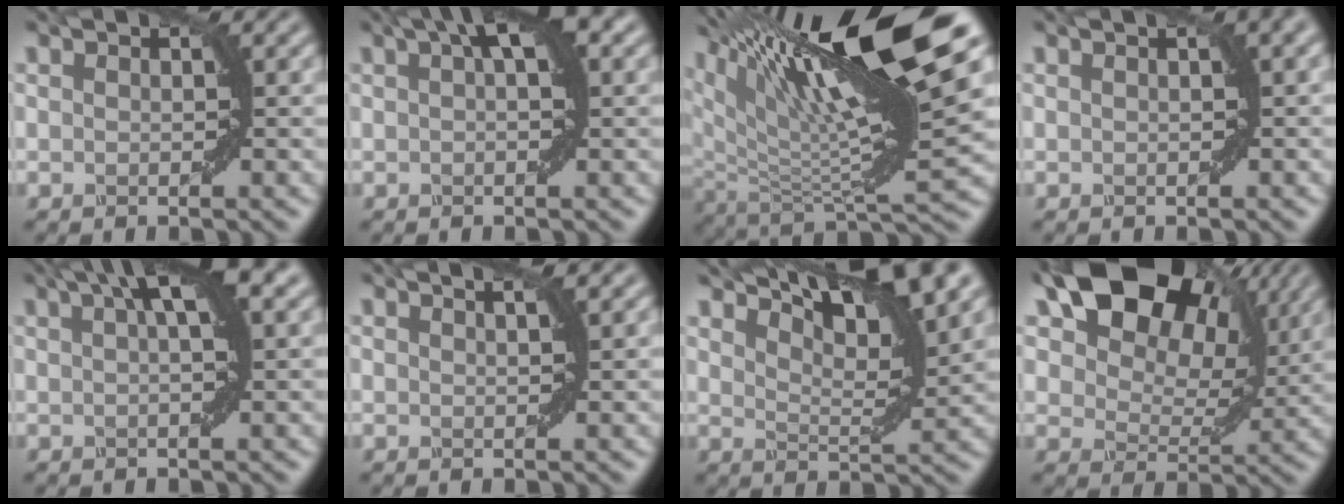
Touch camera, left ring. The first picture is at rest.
{"total": 4.2, "force": [1.5, 1.1, 3.7], "torque": [-0.047, 0.016, 0.023]}
{"total": 16.1, "force": [7.9, 4.1, 13.4], "torque": [-0.235, 0.023, 0.152]}
{"total": 1.8, "force": [0.9, 0.4, 1.6], "torque": [-0.017, 0.009, 0.012]}
{"total": 5.6, "force": [2.4, 1.3, 5.0], "torque": [-0.056, 0.025, 0.031]}
{"total": 2.0, "force": [1.2, 0.7, 1.4], "torque": [0.006, 0.005, -0.004]}
{"total": 9.4, "force": [6.7, 2.1, 6.3], "torque": [-0.098, 0.017, 0.106]}
{"total": 12.3, "force": [6.8, 7.1, 7.4], "torque": [-0.116, 0.012, 0.124]}